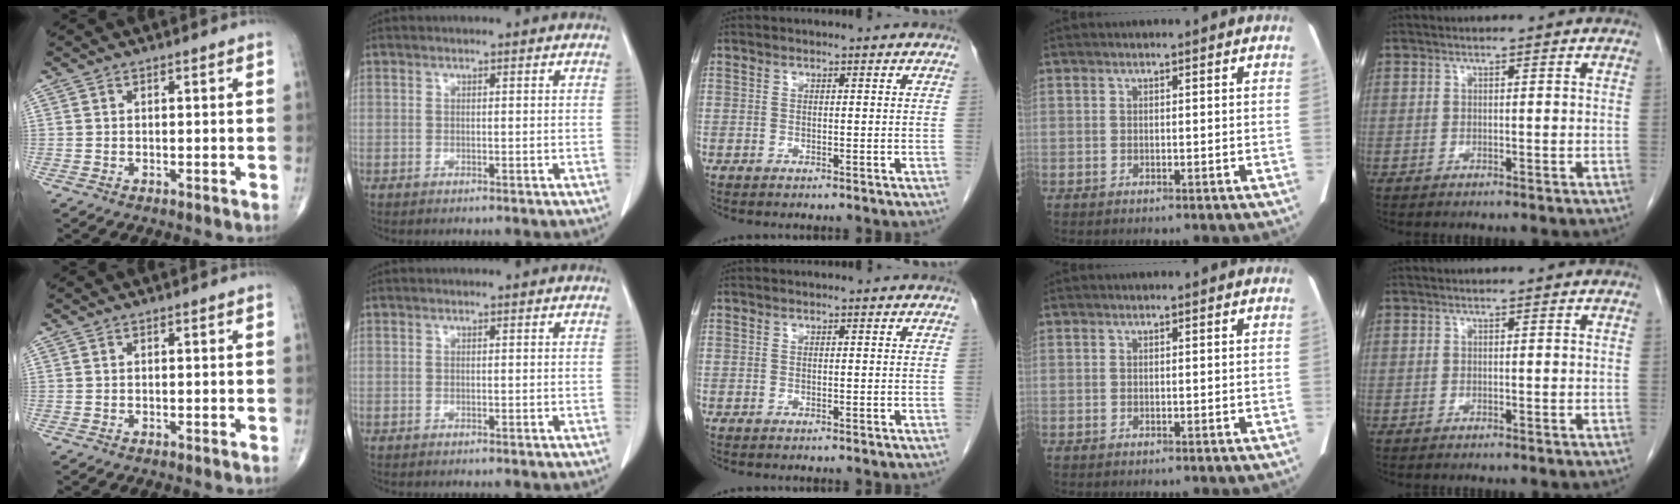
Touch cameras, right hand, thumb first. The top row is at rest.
{}